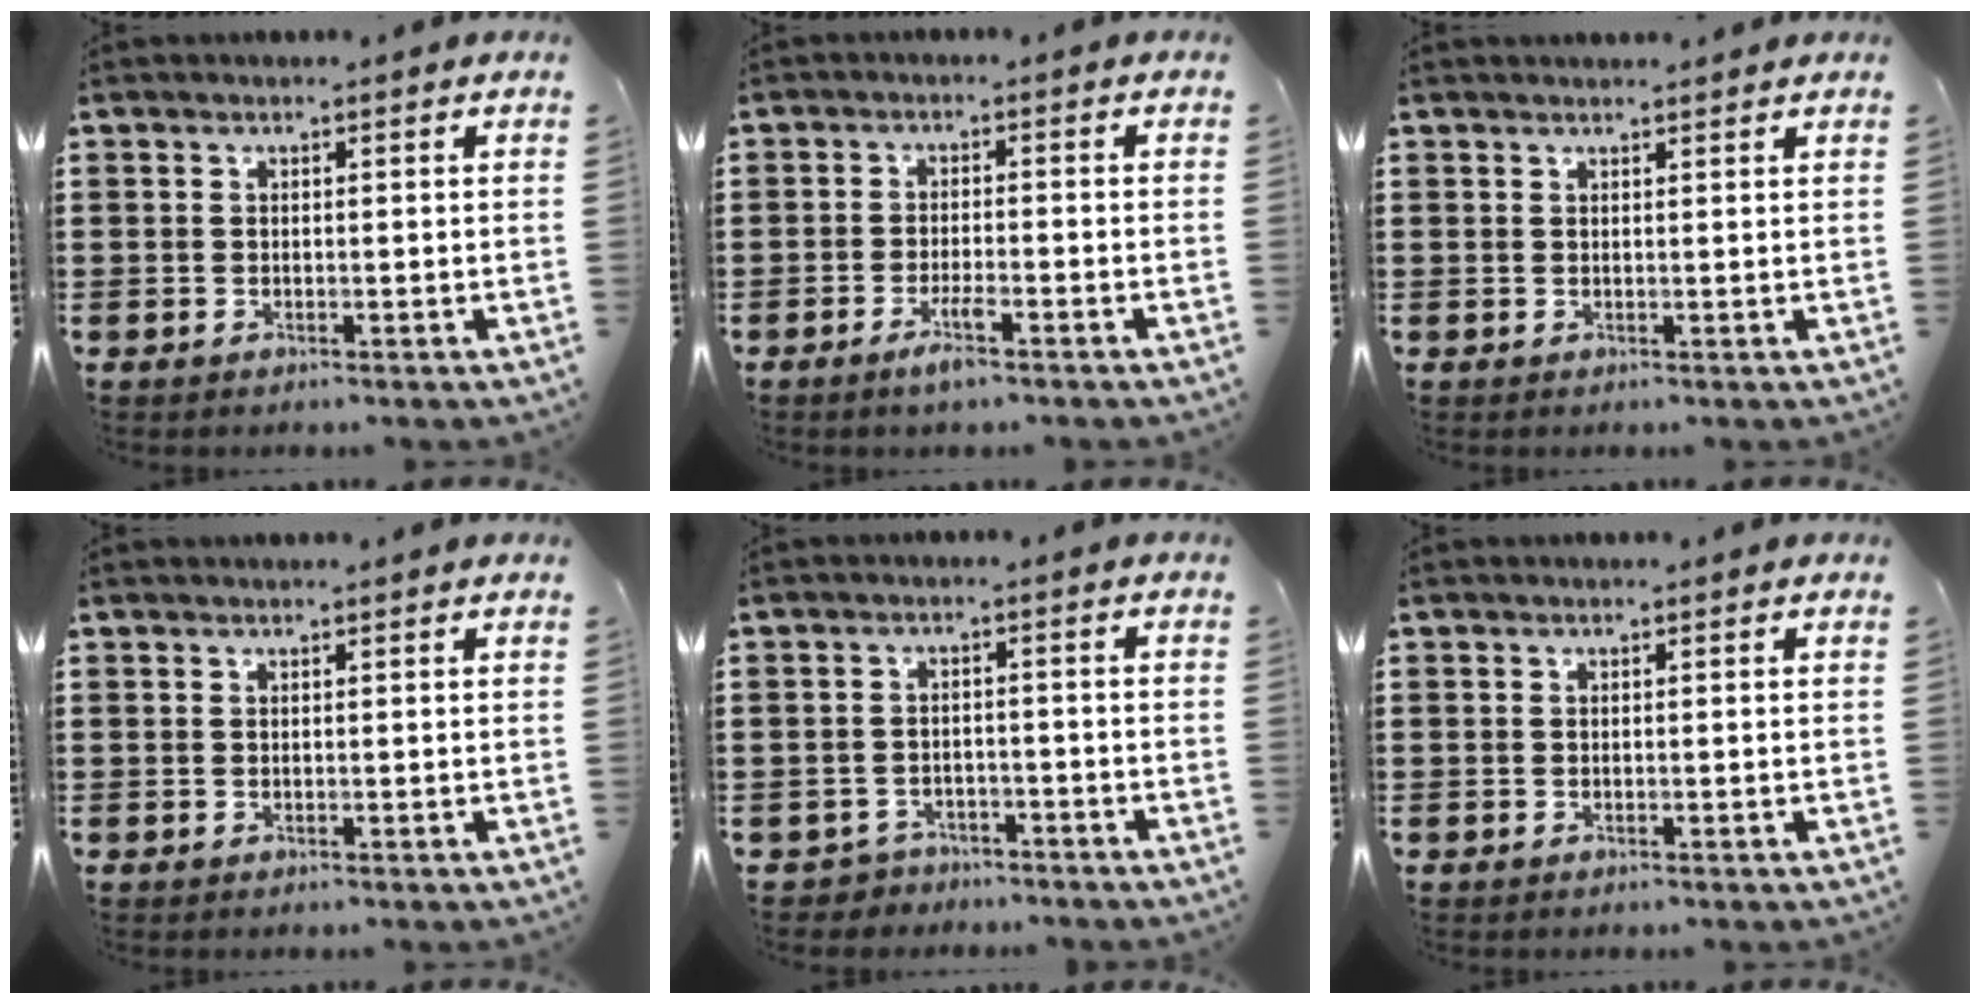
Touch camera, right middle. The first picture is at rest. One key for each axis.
{"total": 2.9, "fx": -1.8, "fy": 0.2, "fz": 2.2, "tx": -0.045, "ty": -0.001, "tz": -0.035}
{"total": 1.3, "fx": 1.3, "fy": -0.2, "fz": 0.1, "tx": -0.004, "ty": -0.002, "tz": 0.025}
{"total": 0.7, "fx": 0.6, "fy": -0.2, "fz": 0.1, "tx": -0.002, "ty": 0.000, "tz": 0.012}
{"total": 2.4, "fx": -2.3, "fy": 0.8, "fz": -0.3, "tx": -0.005, "ty": 0.000, "tz": -0.053}
{"total": 0.0}